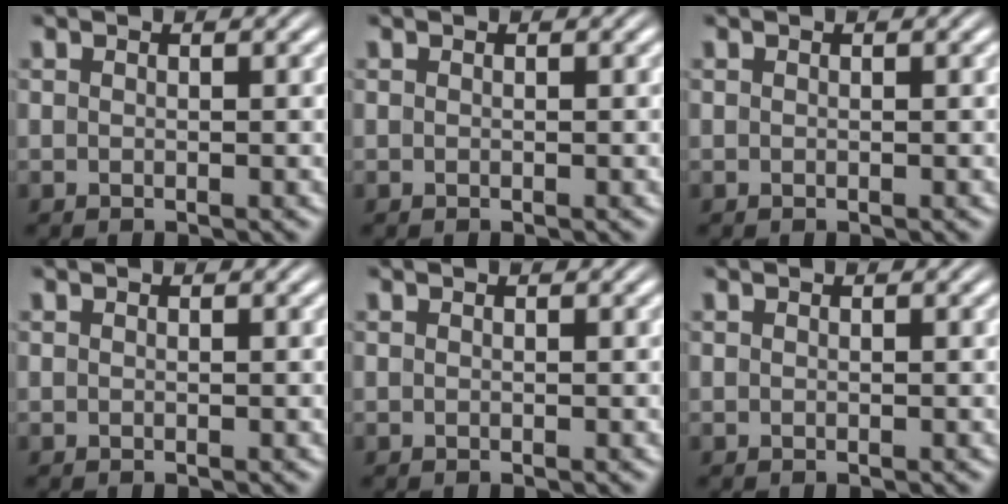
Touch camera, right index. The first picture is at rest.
{"total": 0.0}
{"total": 0.0}
{"total": 0.0}
{"total": 0.0}
{"total": 0.0}